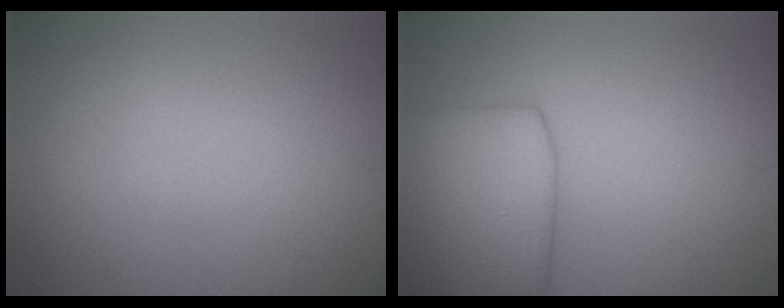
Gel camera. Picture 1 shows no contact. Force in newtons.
{"total": 7.8, "press": 7.8, "slide": 0.4}